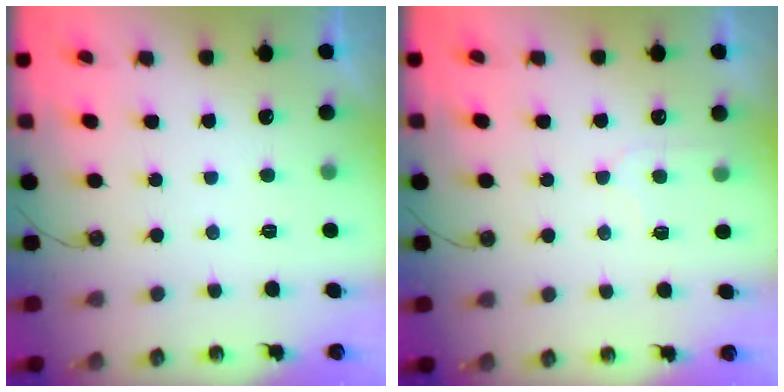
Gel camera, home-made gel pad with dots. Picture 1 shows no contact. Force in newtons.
{"total": 6.2, "press": 6.1, "slide": 0.6}